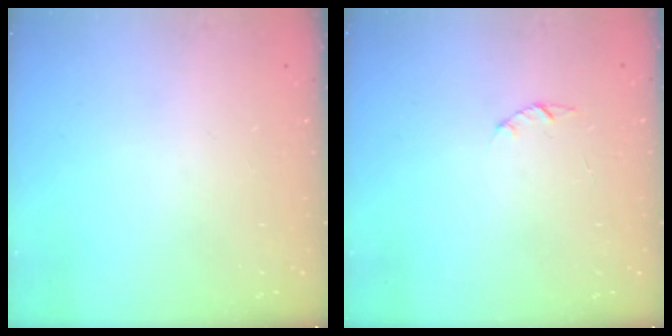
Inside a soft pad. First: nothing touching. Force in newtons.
{"total": 1.4, "press": 1.4, "slide": 0.3}